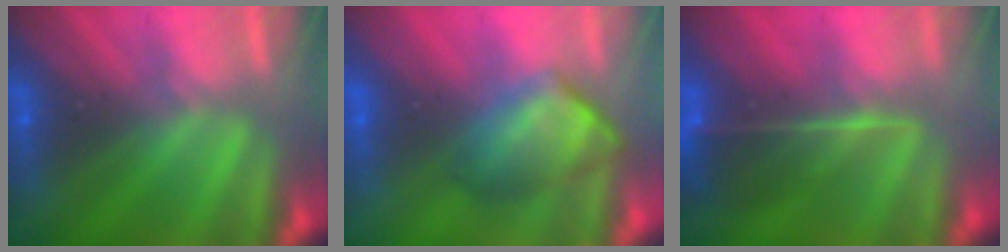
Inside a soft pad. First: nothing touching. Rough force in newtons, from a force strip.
{"total": 4.7}
{"total": 7.4}